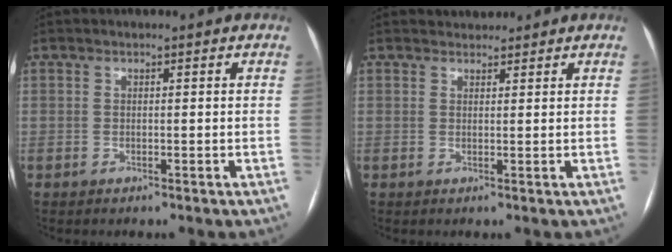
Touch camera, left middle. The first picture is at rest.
{"total": 1.9, "force": [1.8, 0.7, 0.0], "torque": [0.001, 0.011, 0.027]}